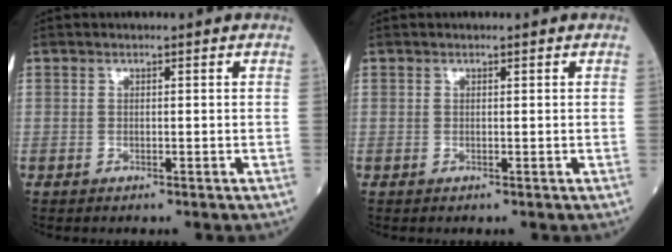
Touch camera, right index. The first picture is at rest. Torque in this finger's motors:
{"motor_torque": [-0.08, 0.01, -0.04, -0.01]}